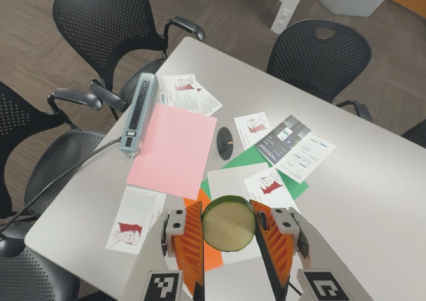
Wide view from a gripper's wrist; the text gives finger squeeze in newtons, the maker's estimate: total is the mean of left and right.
{"total": 11.6, "left": 11.7, "right": 11.6}